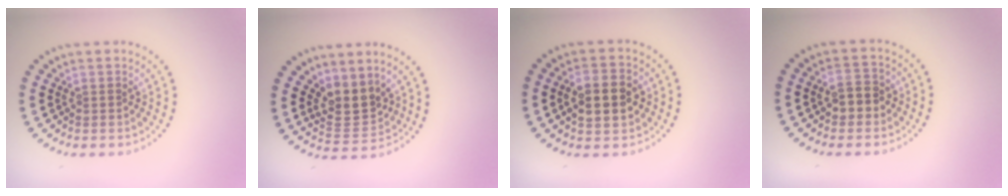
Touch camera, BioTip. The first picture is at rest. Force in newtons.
{"total": 3.3, "press": 2.9, "slide": 1.6}
{"total": 5.0, "press": 5.0, "slide": 0.3}
{"total": 2.5, "press": 2.4, "slide": 0.5}